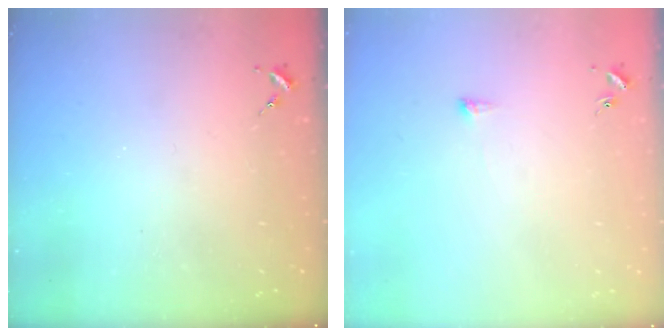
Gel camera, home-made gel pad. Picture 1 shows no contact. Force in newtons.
{"total": 2.9, "press": 2.9, "slide": 0.5}